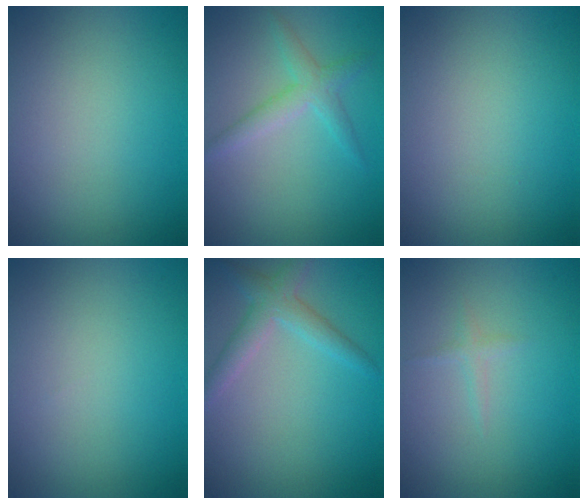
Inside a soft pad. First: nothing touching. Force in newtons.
{"total": 2.3, "press": 2.3, "slide": 0.2}
{"total": 0.0}
{"total": 0.0}
{"total": 2.8, "press": 2.7, "slide": 0.2}
{"total": 0.8, "press": 0.8, "slide": 0.1}